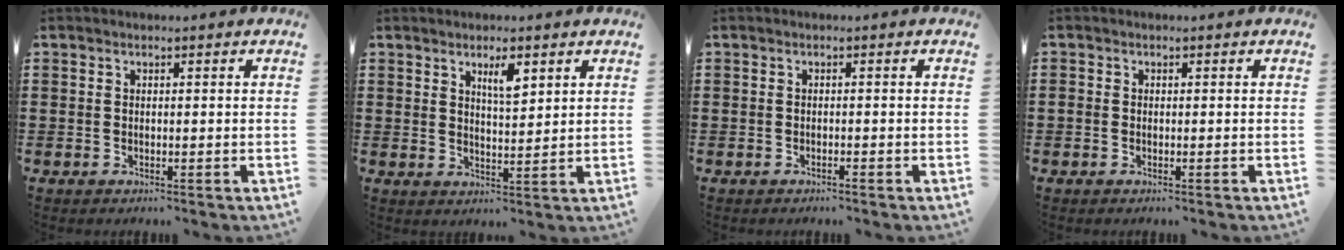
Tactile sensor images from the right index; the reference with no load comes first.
{"total": 3.7, "force": [2.3, 1.0, 2.8], "torque": [-0.043, -0.001, 0.035]}
{"total": 0.7, "force": [-0.6, 0.0, 0.3], "torque": [-0.009, -0.003, -0.011]}
{"total": 0.6, "force": [-0.3, 0.5, 0.2], "torque": [-0.004, 0.002, -0.006]}